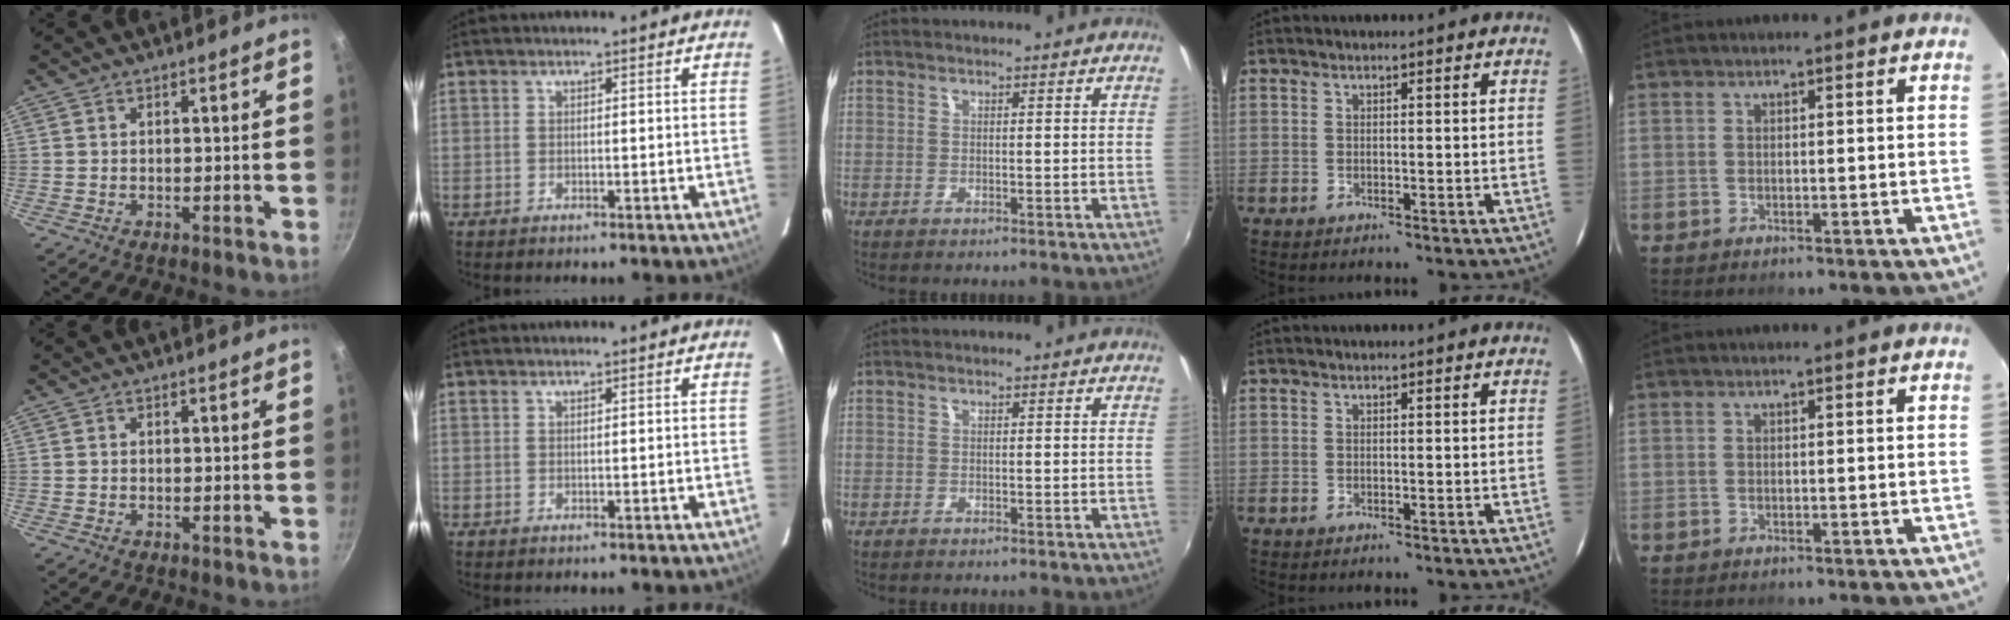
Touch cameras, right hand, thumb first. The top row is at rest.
{}